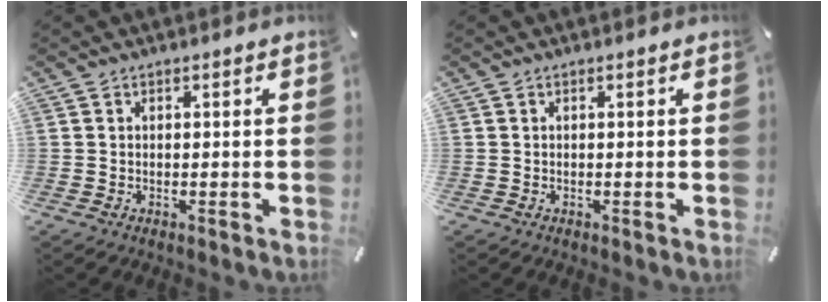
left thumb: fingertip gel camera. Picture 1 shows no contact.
{"total": 0.0}